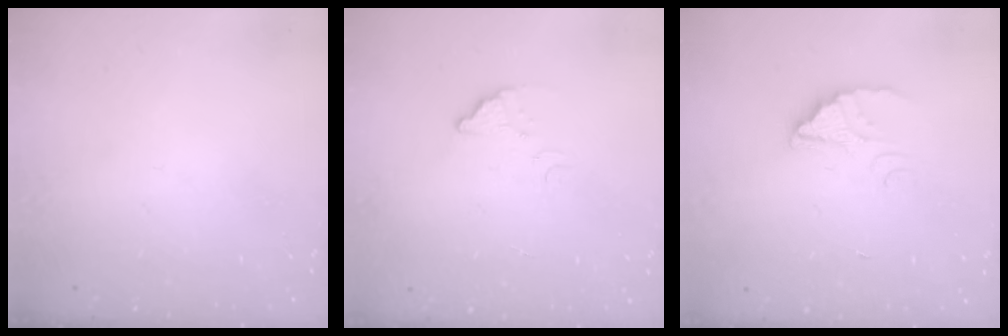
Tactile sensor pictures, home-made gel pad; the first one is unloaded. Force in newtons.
{"total": 4.2, "press": 4.1, "slide": 0.3}
{"total": 2.6, "press": 2.6, "slide": 0.1}